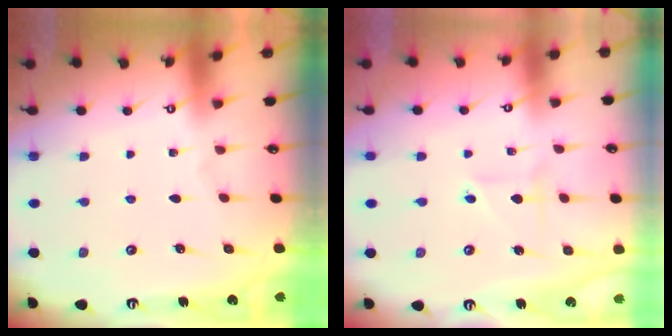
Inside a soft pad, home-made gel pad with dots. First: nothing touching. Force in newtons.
{"total": 2.2, "press": 2.2, "slide": 0.3}